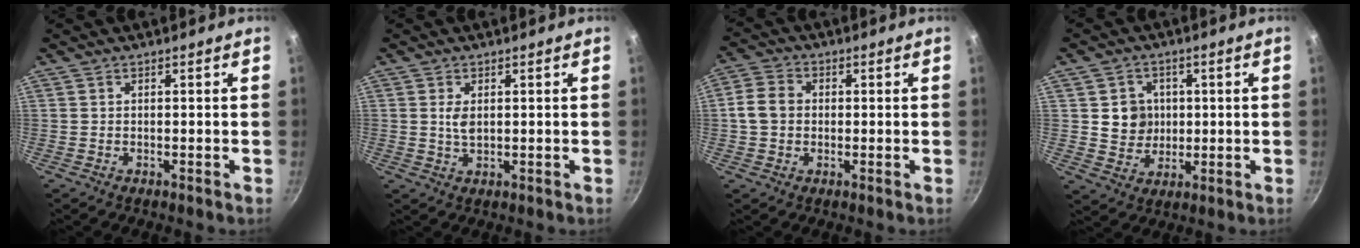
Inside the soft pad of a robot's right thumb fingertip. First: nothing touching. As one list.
[{"total": 2.8, "force": [0.6, 1.5, 2.3], "torque": [-0.041, -0.006, 0.013]}, {"total": 5.9, "force": [0.1, 4.9, 3.3], "torque": [-0.051, 0.011, -0.011]}, {"total": 6.9, "force": [1.0, 6.3, 2.6], "torque": [-0.012, -0.004, 0.021]}]